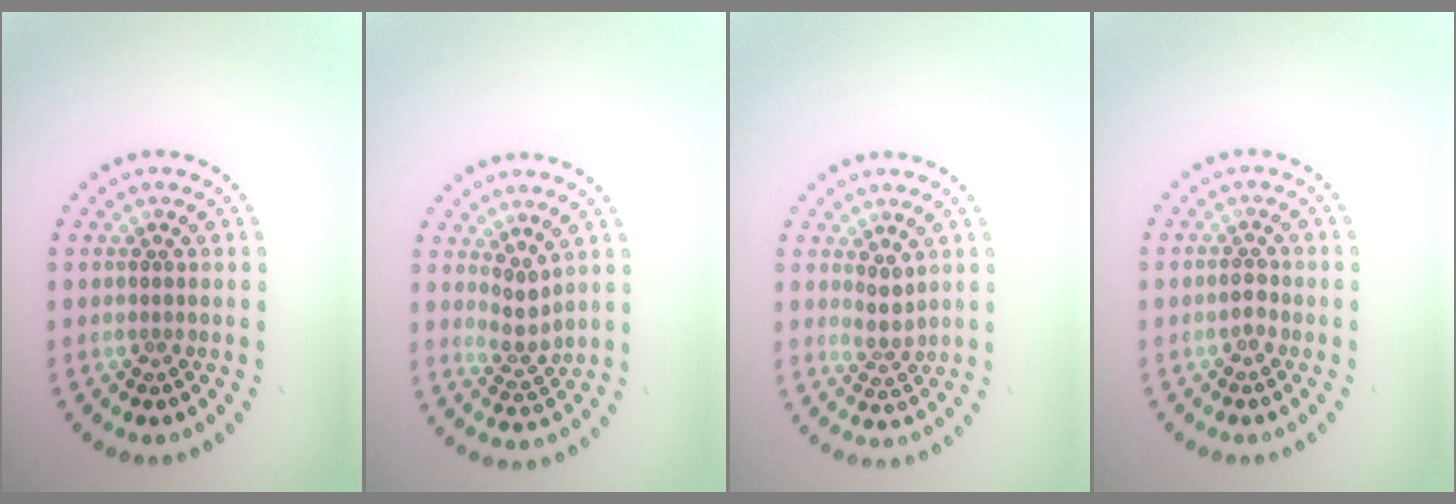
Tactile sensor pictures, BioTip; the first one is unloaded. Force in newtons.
{"total": 2.1, "press": 1.6, "slide": 1.3}
{"total": 1.7, "press": 1.2, "slide": 1.2}
{"total": 1.1, "press": 1.1, "slide": 0.3}